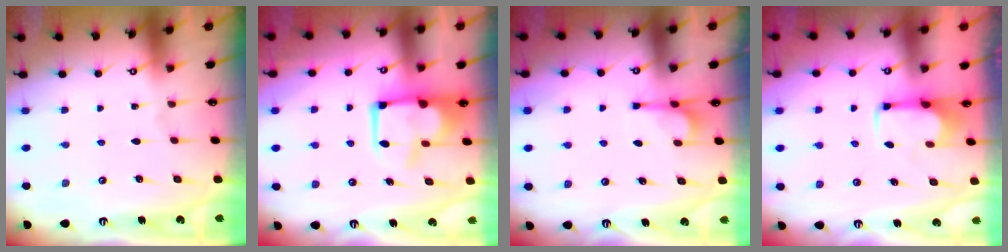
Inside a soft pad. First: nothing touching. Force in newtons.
{"total": 10.9, "press": 10.9, "slide": 0.7}
{"total": 4.0, "press": 3.9, "slide": 0.6}
{"total": 2.8, "press": 2.5, "slide": 1.1}